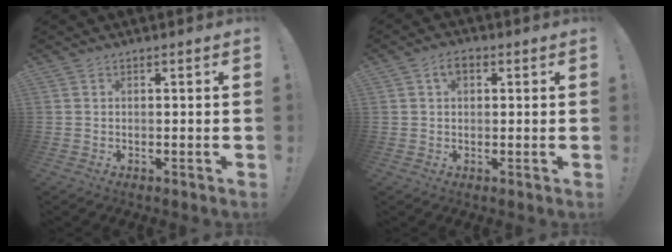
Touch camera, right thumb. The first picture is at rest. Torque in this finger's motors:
{"motor_torque": [-0.11, 0.18, 0.01, 0.01, 0.00]}